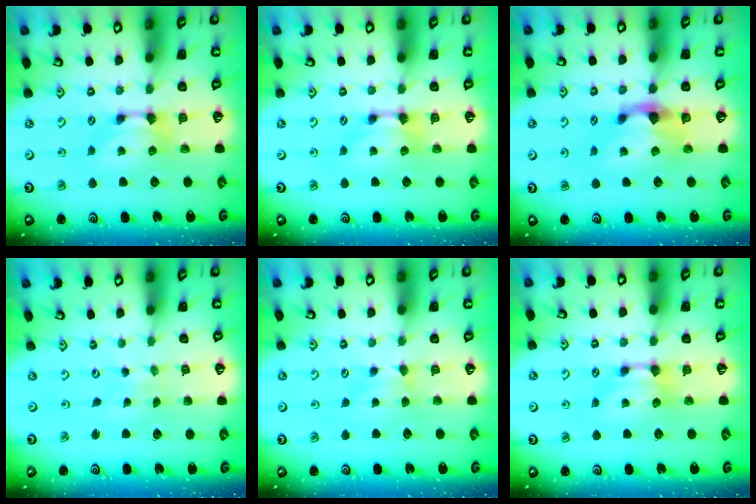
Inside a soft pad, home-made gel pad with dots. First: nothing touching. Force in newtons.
{"total": 0.0}
{"total": 2.2, "press": 1.8, "slide": 1.3}
{"total": 5.9, "press": 5.9, "slide": 0.3}
{"total": 2.4, "press": 2.3, "slide": 0.5}
{"total": 0.0}